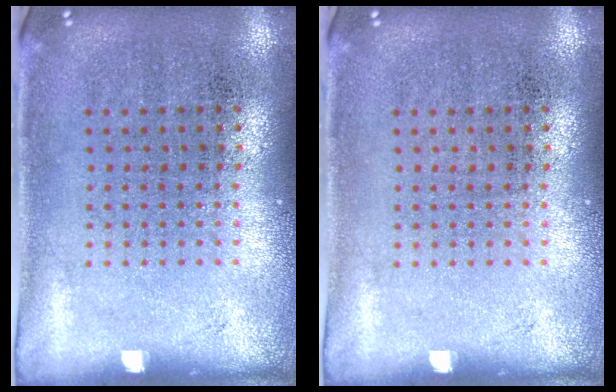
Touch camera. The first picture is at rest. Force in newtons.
{"total": 0.0}